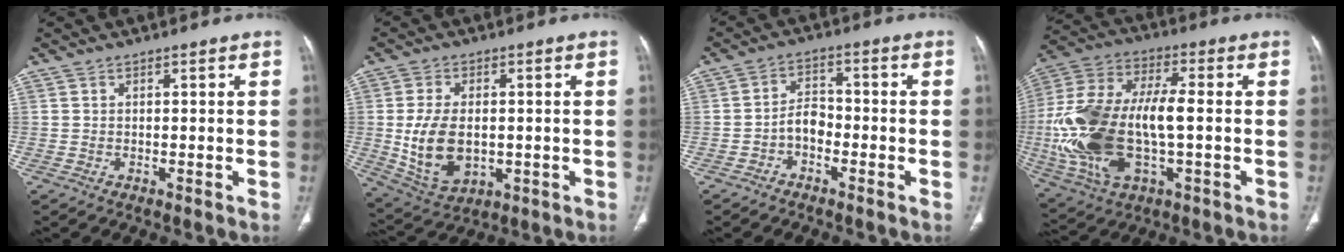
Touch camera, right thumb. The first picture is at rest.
{"total": 11.9, "force": [-0.7, 7.4, 9.3], "torque": [-0.169, -0.006, 0.006]}
{"total": 4.3, "force": [-1.9, 2.8, 2.7], "torque": [-0.036, 0.026, -0.043]}
{"total": 23.5, "force": [-2.2, 11.4, 20.5], "torque": [-0.442, 0.013, -0.032]}